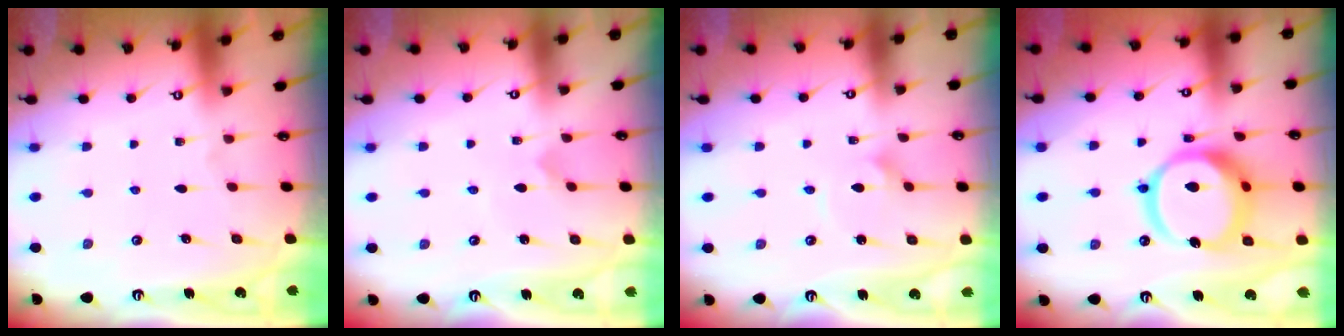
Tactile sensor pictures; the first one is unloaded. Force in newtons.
{"total": 2.3, "press": 2.3, "slide": 0.2}
{"total": 1.6, "press": 1.6, "slide": 0.0}
{"total": 17.3, "press": 17.1, "slide": 2.2}